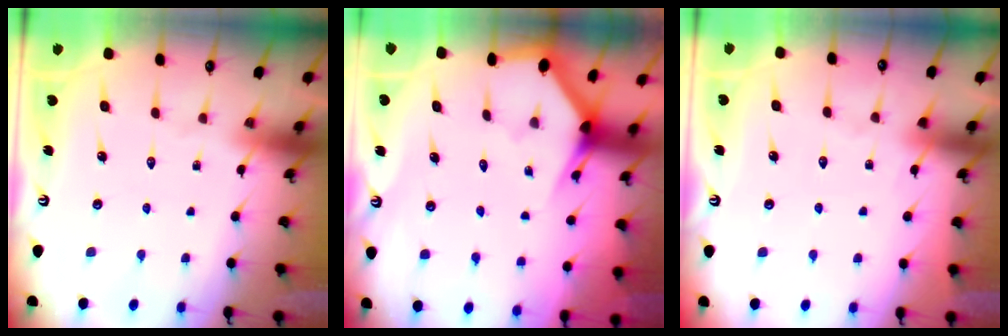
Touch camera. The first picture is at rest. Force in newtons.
{"total": 3.1, "press": 3.1, "slide": 0.1}
{"total": 4.3, "press": 4.2, "slide": 0.6}